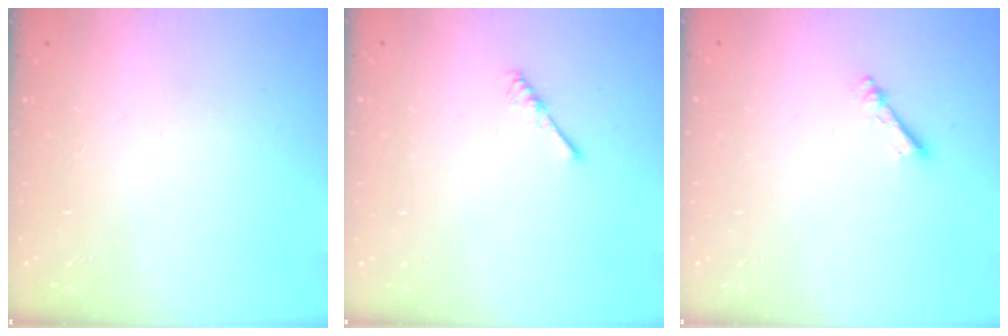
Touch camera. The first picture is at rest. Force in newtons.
{"total": 1.8, "press": 1.7, "slide": 0.4}
{"total": 2.7, "press": 2.7, "slide": 0.4}